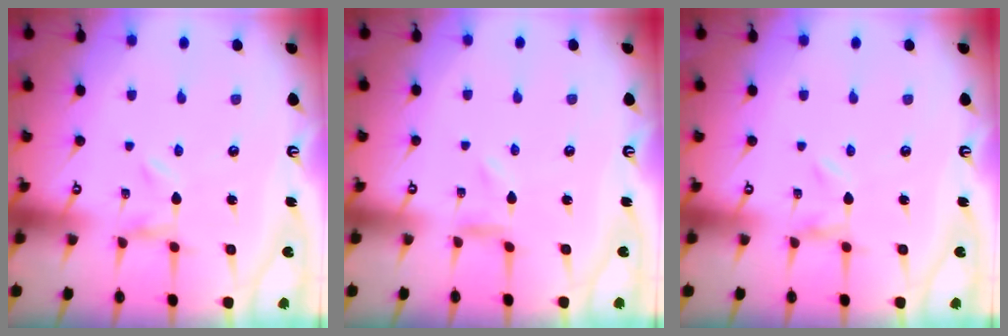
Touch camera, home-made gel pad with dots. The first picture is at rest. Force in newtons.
{"total": 0.0}
{"total": 0.0}